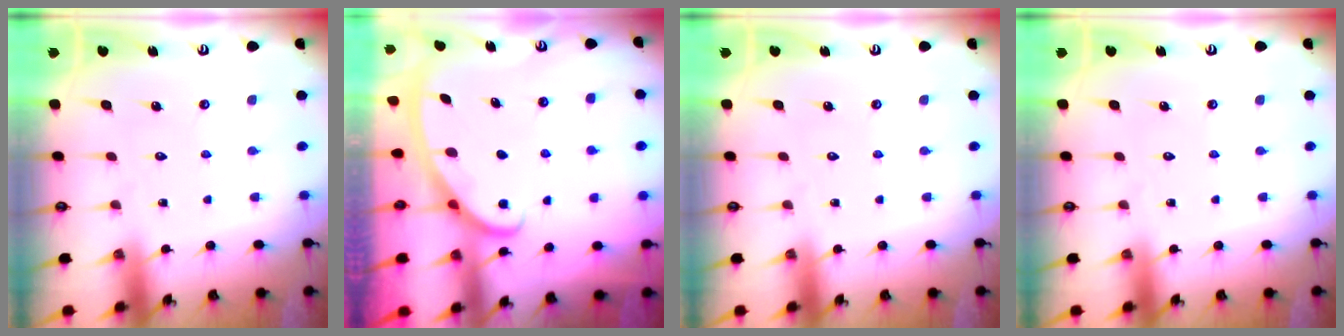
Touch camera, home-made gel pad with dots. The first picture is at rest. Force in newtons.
{"total": 2.8, "press": 2.8, "slide": 0.4}
{"total": 0.0}
{"total": 0.0}